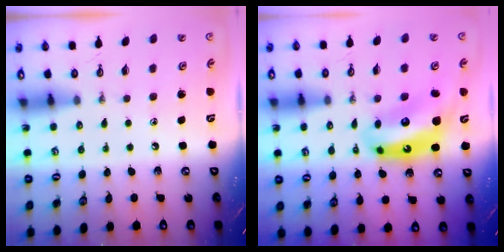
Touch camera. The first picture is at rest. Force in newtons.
{"total": 12.7, "press": 12.6, "slide": 1.3}